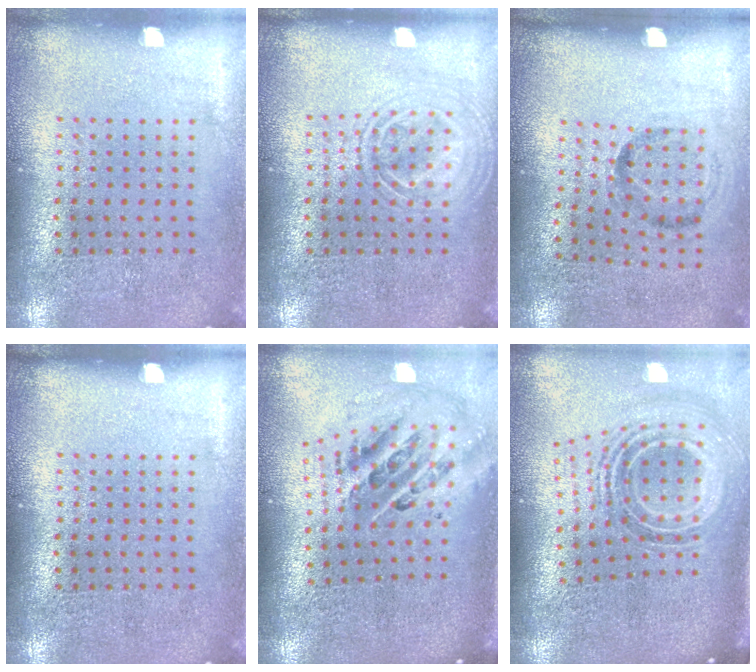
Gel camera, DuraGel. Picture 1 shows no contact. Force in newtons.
{"total": 1.3, "press": 1.3, "slide": 0.2}
{"total": 1.2, "press": 0.8, "slide": 0.9}
{"total": 0.0}
{"total": 1.9, "press": 1.5, "slide": 1.2}
{"total": 1.7, "press": 1.3, "slide": 1.1}